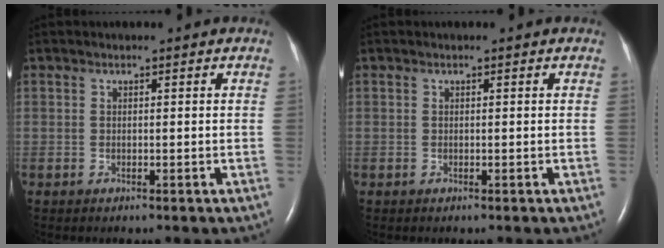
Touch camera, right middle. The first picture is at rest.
{"total": 0.0}